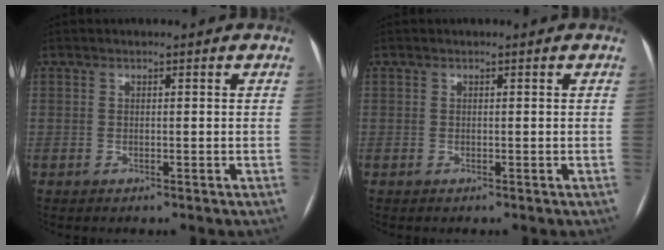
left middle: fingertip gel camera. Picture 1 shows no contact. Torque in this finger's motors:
{"motor_torque": [-0.01, 0.02, 0.00, 0.00]}